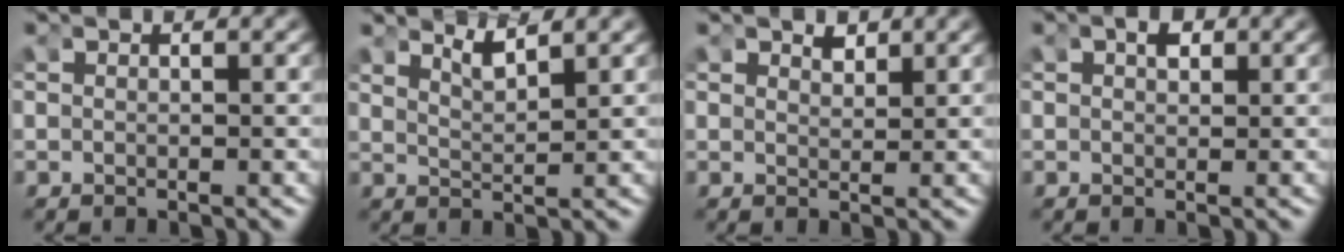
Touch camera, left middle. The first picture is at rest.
{"total": 2.3, "force": [1.9, -0.5, 1.1], "torque": [-0.025, -0.008, 0.038]}
{"total": 1.1, "force": [1.1, 0.0, 0.3], "torque": [-0.006, -0.009, 0.024]}
{"total": 1.3, "force": [0.7, 0.8, 0.9], "torque": [-0.014, 0.000, 0.012]}